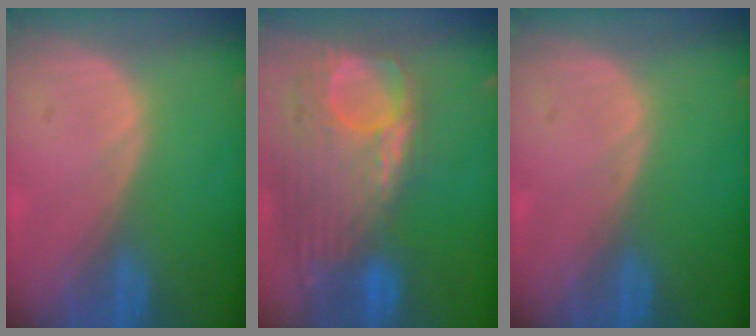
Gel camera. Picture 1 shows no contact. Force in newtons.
{"total": 12.6, "press": 10.6, "slide": 6.8}
{"total": 0.0}